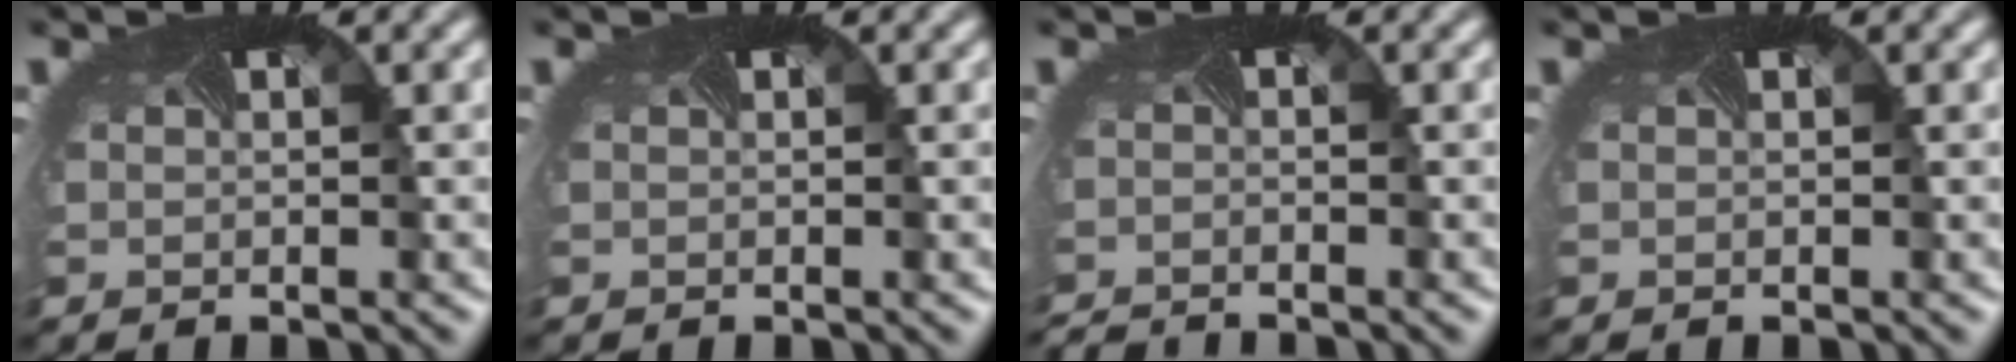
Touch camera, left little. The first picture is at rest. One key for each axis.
{"total": 0.0}
{"total": 2.3, "fx": -2.3, "fy": -0.3, "fz": -0.4, "tx": -0.003, "ty": -0.020, "tz": -0.042}
{"total": 0.0}